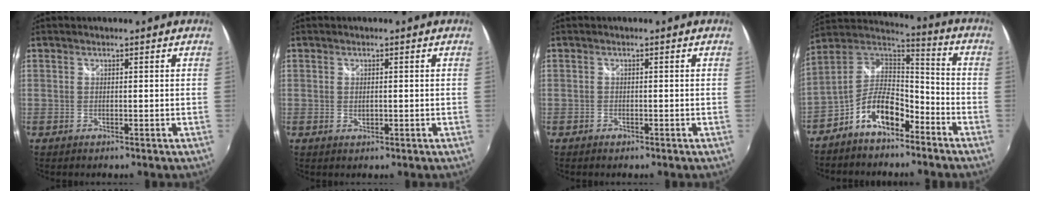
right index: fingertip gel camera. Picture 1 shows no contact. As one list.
[{"total": 1.1, "force": [0.0, 0.8, 0.7], "torque": [-0.013, -0.001, 0.000]}, {"total": 1.0, "force": [-0.7, 0.6, 0.3], "torque": [-0.005, -0.002, -0.010]}, {"total": 12.3, "force": [-6.8, 6.0, 8.4], "torque": [-0.177, 0.017, -0.120]}]